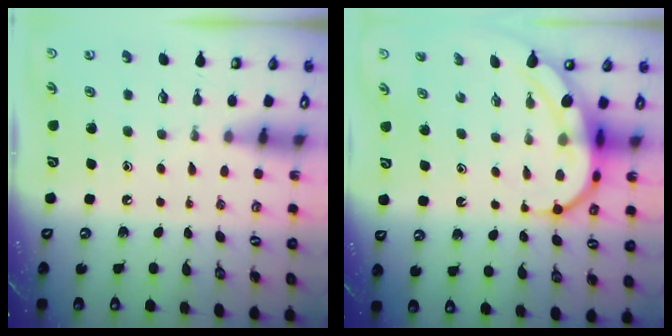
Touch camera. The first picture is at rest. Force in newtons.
{"total": 8.7, "press": 8.7, "slide": 0.8}